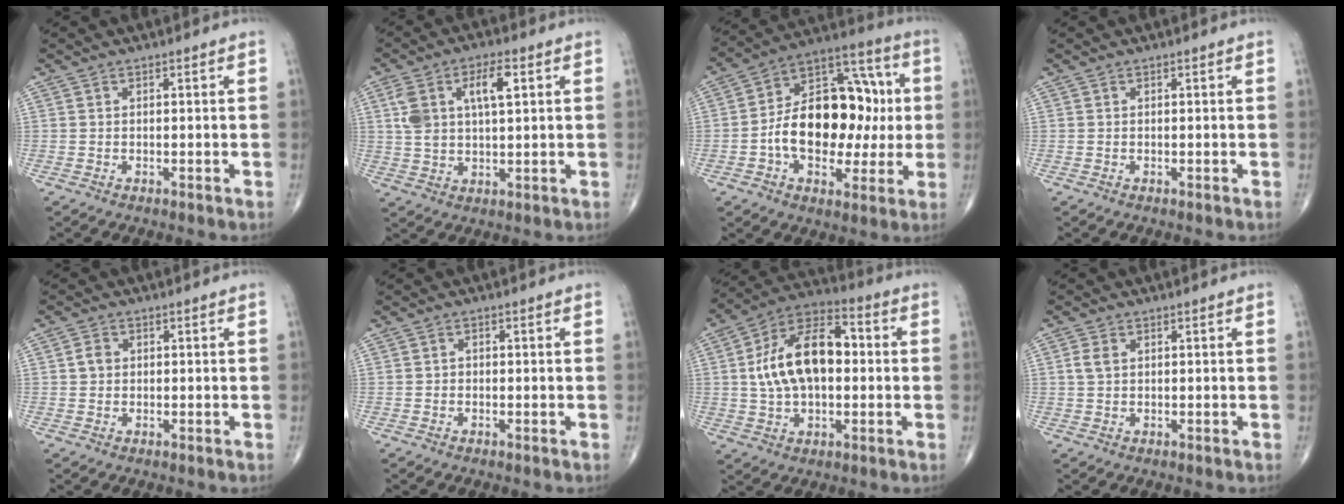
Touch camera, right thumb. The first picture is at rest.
{"total": 9.8, "force": [3.1, 4.5, 8.1], "torque": [-0.150, 0.007, 0.060]}
{"total": 21.5, "force": [-0.8, 13.5, 16.8], "torque": [-0.229, 0.041, -0.013]}
{"total": 0.0}
{"total": 2.2, "force": [0.3, 1.9, 1.1], "torque": [-0.012, 0.004, 0.004]}
{"total": 0.8, "force": [-0.1, 0.7, 0.4], "torque": [-0.002, 0.003, -0.006]}
{"total": 17.1, "force": [1.3, 9.8, 14.0], "torque": [-0.233, 0.031, 0.014]}
{"total": 2.3, "force": [0.6, 1.6, 1.6], "torque": [-0.034, 0.004, 0.012]}